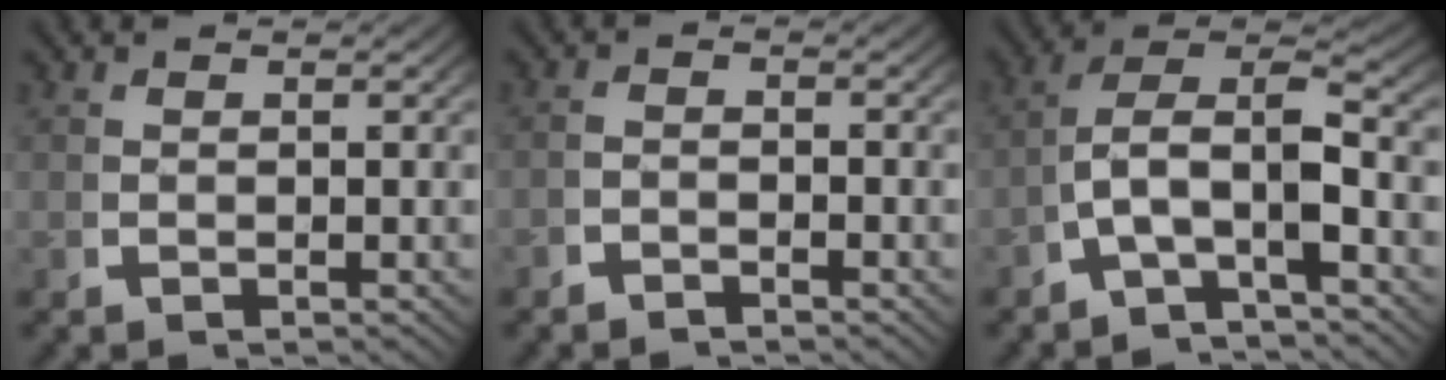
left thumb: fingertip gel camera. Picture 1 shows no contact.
{"total": 1.5, "force": [-1.4, 0.5, 0.2], "torque": [0.001, -0.003, -0.029]}
{"total": 9.4, "force": [-1.0, 6.3, 6.9], "torque": [-0.141, -0.029, -0.020]}